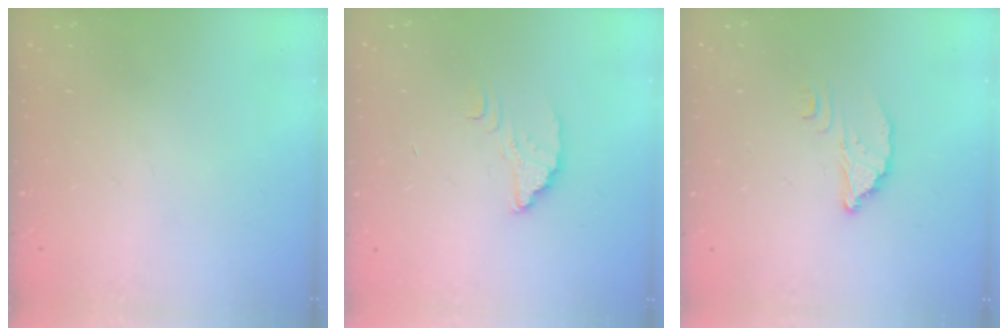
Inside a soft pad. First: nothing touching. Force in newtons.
{"total": 2.4, "press": 2.4, "slide": 0.1}
{"total": 3.7, "press": 3.7, "slide": 0.2}